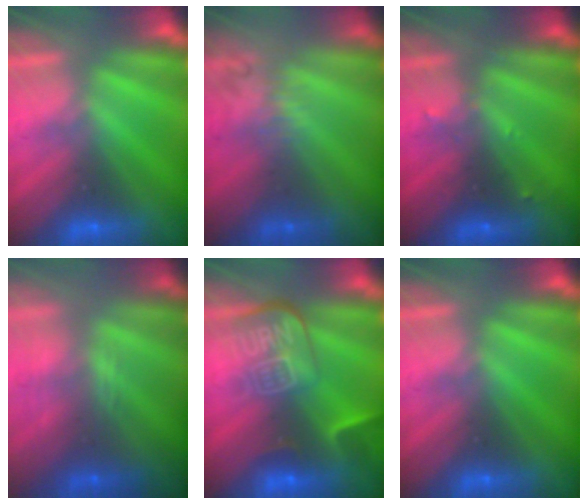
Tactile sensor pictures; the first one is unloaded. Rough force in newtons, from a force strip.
{"total": 2.4}
{"total": 2.5}
{"total": 2.6}
{"total": 9.1}
{"total": 0.0}